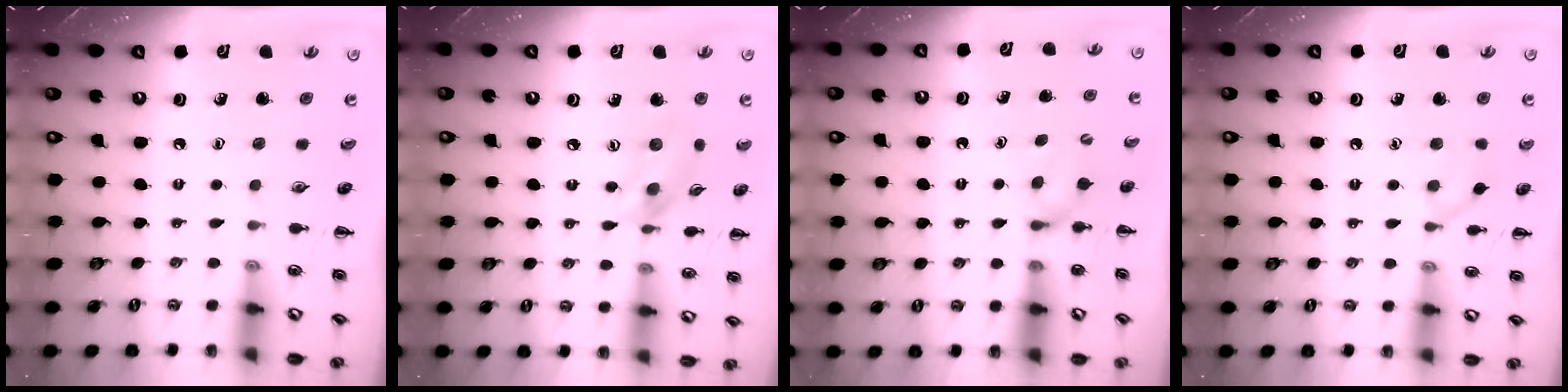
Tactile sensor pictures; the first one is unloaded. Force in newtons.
{"total": 8.1, "press": 8.0, "slide": 1.2}
{"total": 5.6, "press": 5.3, "slide": 1.6}
{"total": 6.6, "press": 6.2, "slide": 2.2}